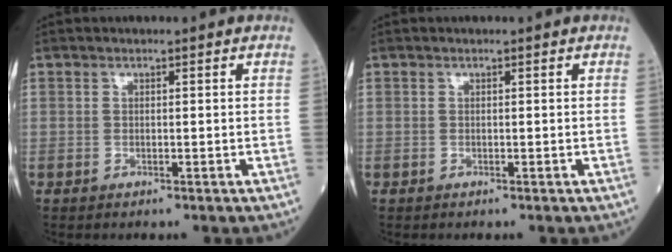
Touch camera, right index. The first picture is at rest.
{"total": 0.0}